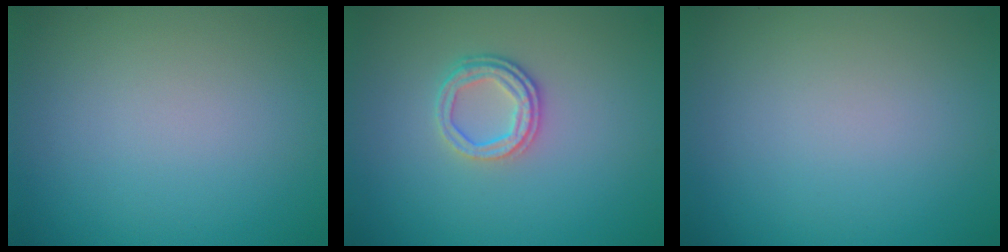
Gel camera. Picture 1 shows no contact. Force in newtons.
{"total": 2.6, "press": 2.3, "slide": 1.3}
{"total": 0.0}